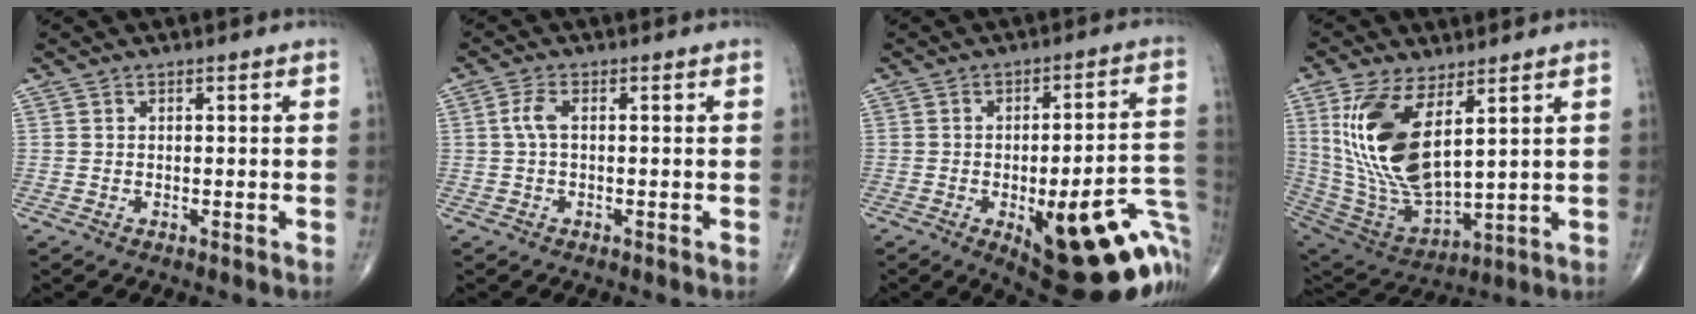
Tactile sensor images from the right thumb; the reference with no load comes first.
{"total": 2.7, "force": [0.1, 1.0, 2.4], "torque": [-0.060, 0.004, -0.001]}
{"total": 26.7, "force": [-9.0, 9.1, 23.4], "torque": [-0.214, 0.030, -0.097]}
{"total": 19.0, "force": [6.3, 8.3, 15.9], "torque": [-0.313, -0.031, 0.138]}